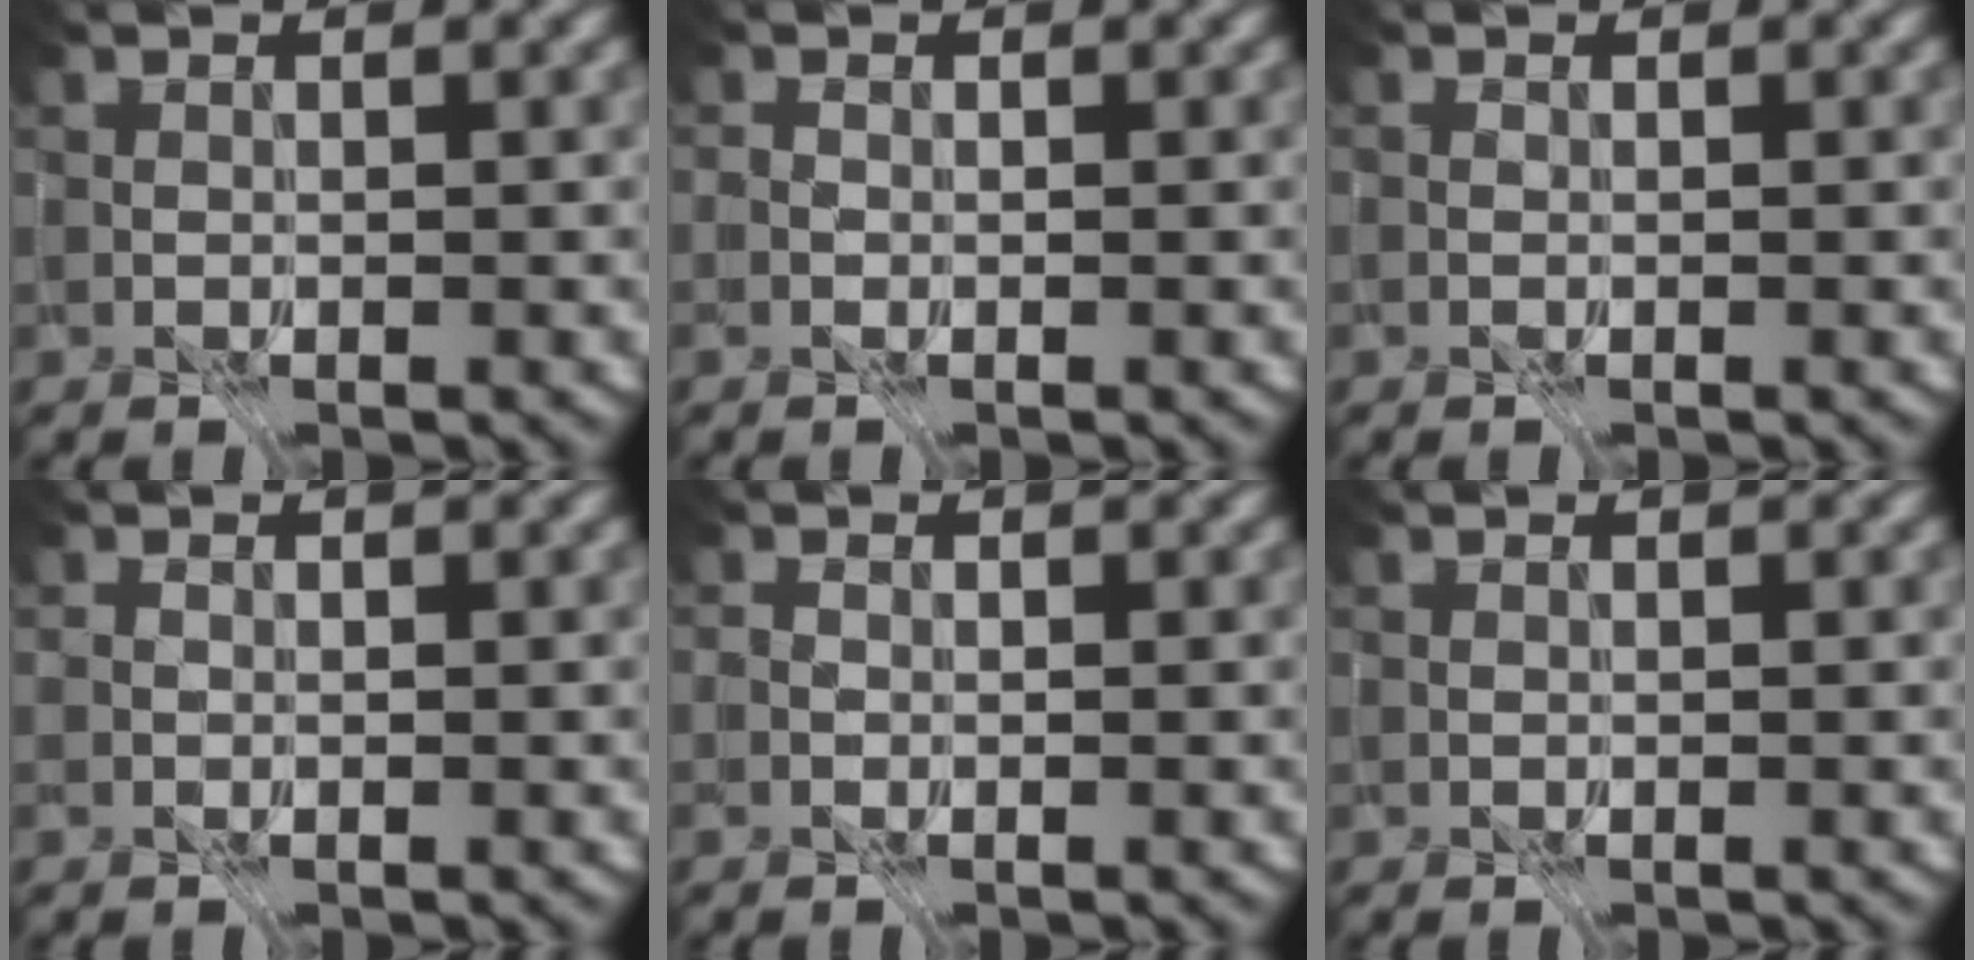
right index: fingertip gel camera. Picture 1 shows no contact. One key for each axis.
{"total": 1.2, "fx": 0.3, "fy": 0.9, "fz": 0.6, "tx": 0.001, "ty": 0.006, "tz": -0.014}
{"total": 0.0}
{"total": 0.8, "fx": 0.3, "fy": 0.7, "fz": 0.4, "tx": 0.001, "ty": 0.004, "tz": -0.004}
{"total": 0.8, "fx": 0.2, "fy": 0.7, "fz": 0.4, "tx": 0.005, "ty": 0.006, "tz": -0.015}
{"total": 0.0}